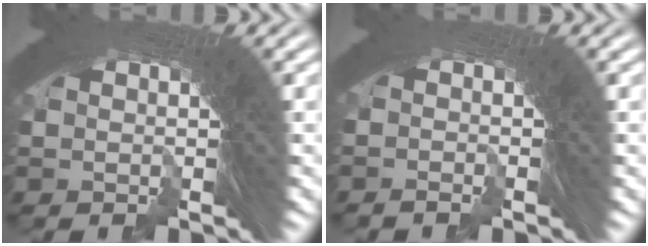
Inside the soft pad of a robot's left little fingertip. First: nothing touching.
{"total": 1.4, "force": [-1.1, -0.3, -0.9], "torque": [0.011, -0.004, -0.019]}